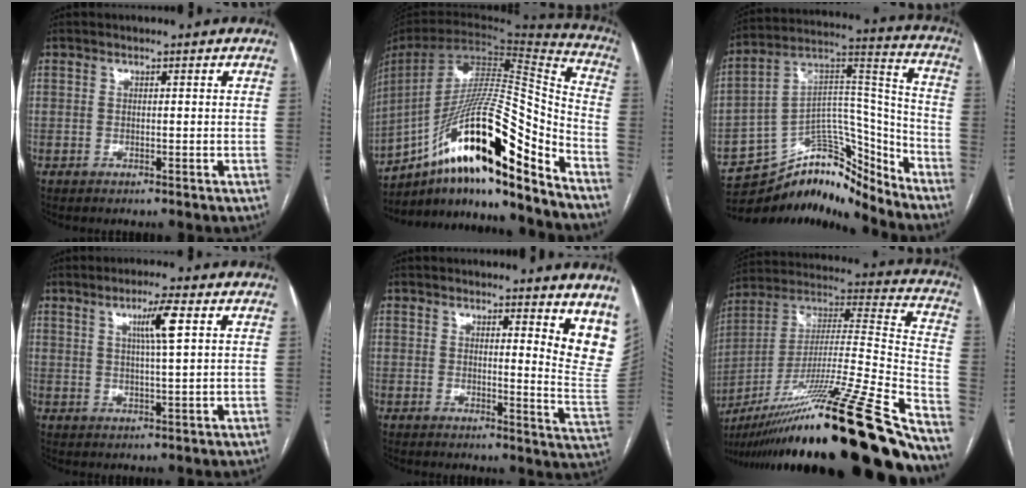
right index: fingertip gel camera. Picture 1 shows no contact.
{"total": 26.3, "force": [-15.7, 3.6, 20.8], "torque": [-0.365, 0.003, -0.270]}
{"total": 15.3, "force": [-14.1, 4.7, 3.4], "torque": [-0.043, 0.088, -0.237]}
{"total": 5.4, "force": [2.1, 0.0, 5.0], "torque": [-0.086, -0.001, 0.034]}
{"total": 10.2, "force": [8.0, 1.9, 6.0], "torque": [-0.047, -0.047, 0.070]}
{"total": 37.6, "force": [-26.4, 1.3, 26.8], "torque": [-0.373, -0.041, -0.425]}